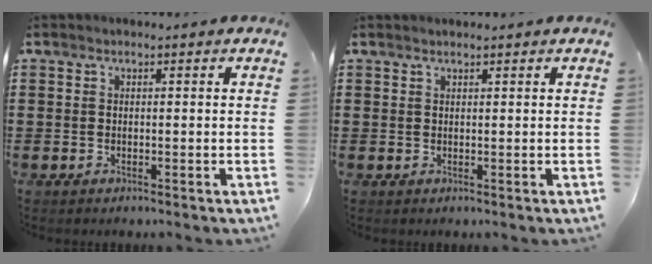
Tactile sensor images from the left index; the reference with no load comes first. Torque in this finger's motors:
{"motor_torque": [1.07, 1.04, 0.05, 0.00]}